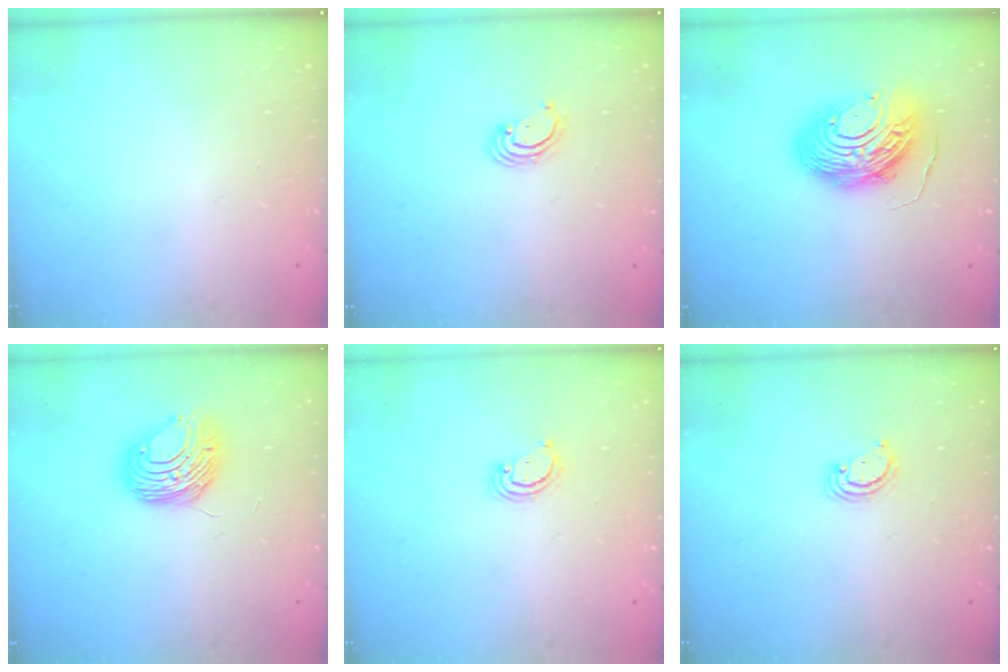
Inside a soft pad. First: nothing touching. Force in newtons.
{"total": 2.6, "press": 2.6, "slide": 0.3}
{"total": 13.7, "press": 13.6, "slide": 1.4}
{"total": 8.9, "press": 8.9, "slide": 0.5}
{"total": 2.6, "press": 2.6, "slide": 0.3}
{"total": 2.6, "press": 2.6, "slide": 0.3}